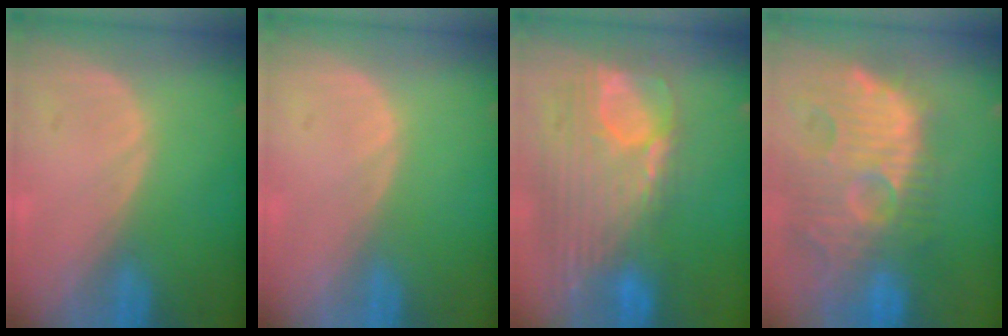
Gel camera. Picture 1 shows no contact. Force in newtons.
{"total": 0.0}
{"total": 12.6, "press": 10.7, "slide": 6.6}
{"total": 14.4, "press": 12.6, "slide": 7.0}